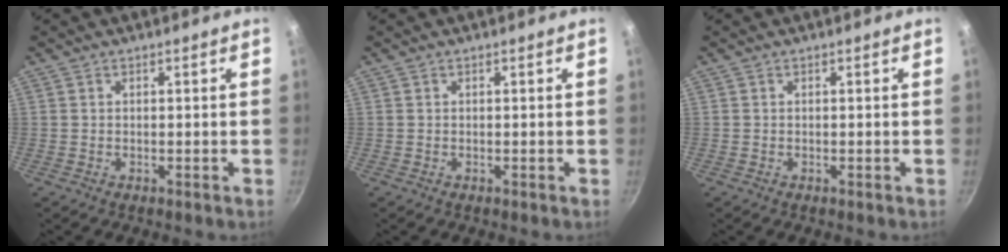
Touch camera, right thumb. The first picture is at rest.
{"total": 0.0}
{"total": 0.0}